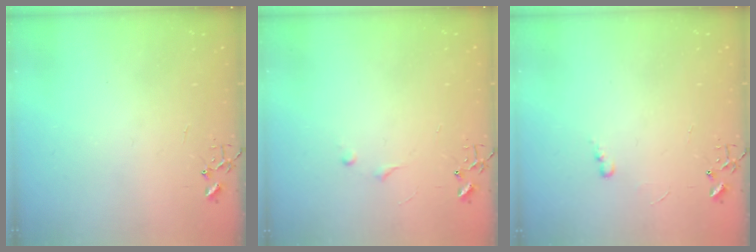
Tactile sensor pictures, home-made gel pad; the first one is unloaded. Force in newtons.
{"total": 4.5, "press": 4.5, "slide": 0.6}
{"total": 4.0, "press": 3.9, "slide": 0.6}